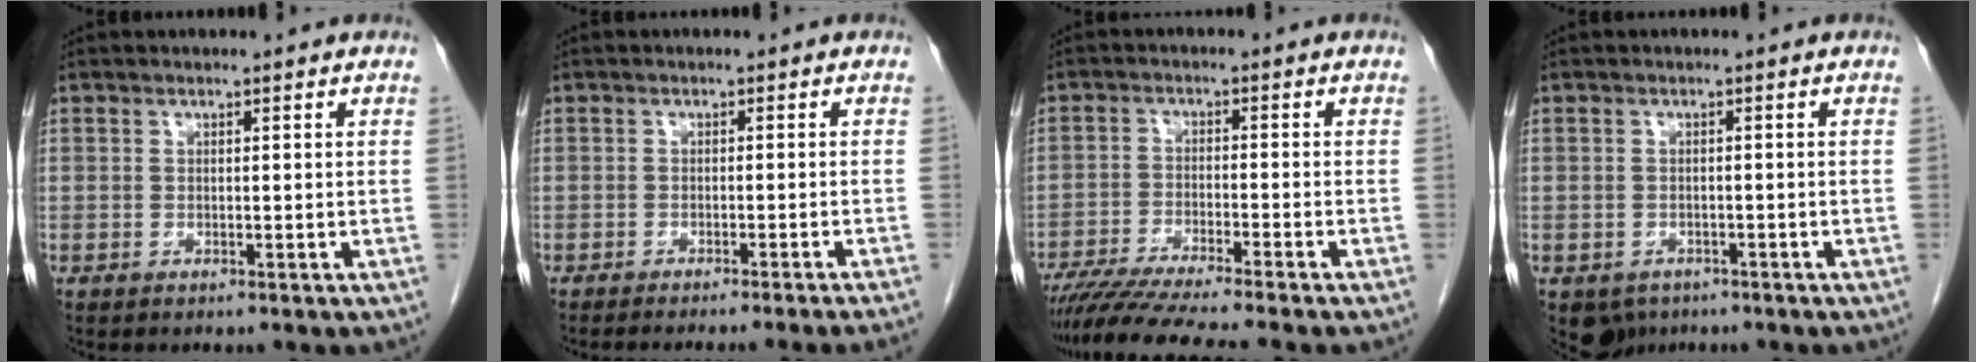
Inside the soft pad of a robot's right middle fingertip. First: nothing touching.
{"total": 8.7, "force": [-7.6, -1.8, 3.9], "torque": [-0.012, -0.021, -0.097]}
{"total": 10.9, "force": [-9.4, -1.2, 5.4], "torque": [-0.070, -0.027, -0.151]}
{"total": 4.0, "force": [-2.6, 2.9, 0.9], "torque": [-0.012, 0.001, -0.036]}